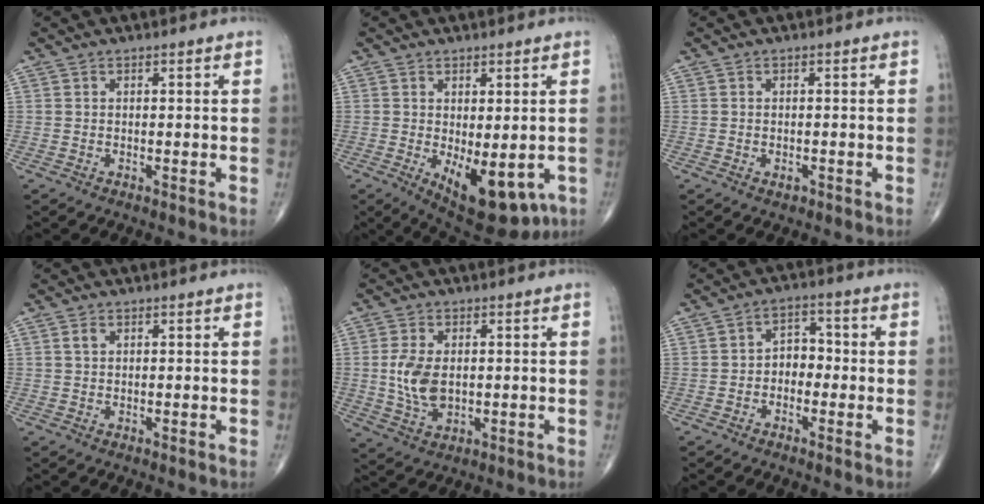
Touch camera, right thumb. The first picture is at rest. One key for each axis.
{"total": 12.4, "fx": -3.6, "fy": 6.0, "fz": 10.3, "tx": -0.126, "ty": -0.017, "tz": -0.032}
{"total": 1.0, "fx": -0.5, "fy": 0.7, "fz": 0.6, "tx": -0.009, "ty": 0.001, "tz": -0.006}
{"total": 1.3, "fx": 0.6, "fy": 0.8, "fz": 0.8, "tx": -0.015, "ty": 0.003, "tz": 0.012}
{"total": 7.8, "fx": 0.2, "fy": 4.7, "fz": 6.2, "tx": -0.123, "ty": -0.005, "tz": 0.011}
{"total": 4.7, "fx": -1.0, "fy": 3.5, "fz": 3.0, "tx": -0.022, "ty": 0.022, "tz": -0.030}